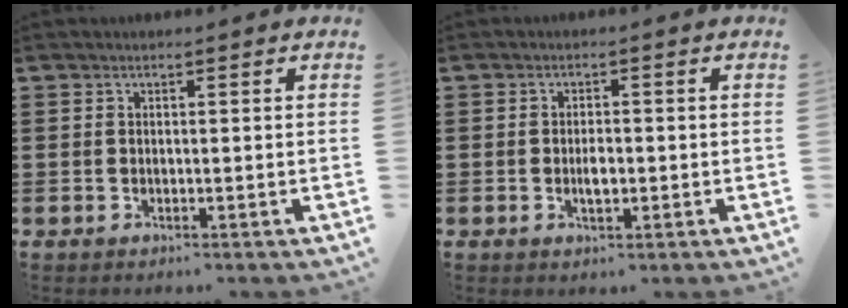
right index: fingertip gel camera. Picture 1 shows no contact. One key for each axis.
{"total": 2.4, "fx": -0.4, "fy": 1.0, "fz": 2.1, "tx": -0.040, "ty": 0.000, "tz": -0.007}